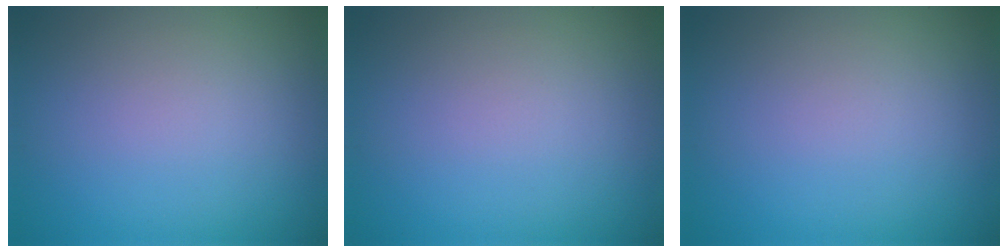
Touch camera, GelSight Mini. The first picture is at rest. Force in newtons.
{"total": 0.0}
{"total": 0.0}